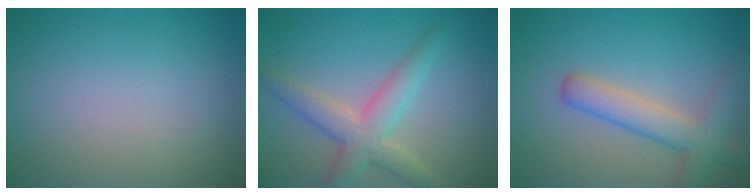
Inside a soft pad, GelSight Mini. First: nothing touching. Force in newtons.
{"total": 4.5, "press": 4.5, "slide": 0.4}
{"total": 4.3, "press": 4.3, "slide": 0.2}